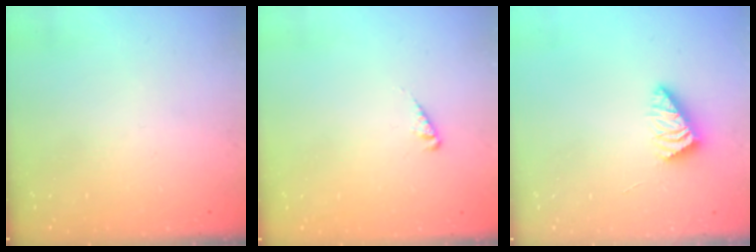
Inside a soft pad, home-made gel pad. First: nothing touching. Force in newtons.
{"total": 1.1, "press": 1.0, "slide": 0.2}
{"total": 3.7, "press": 3.7, "slide": 0.7}